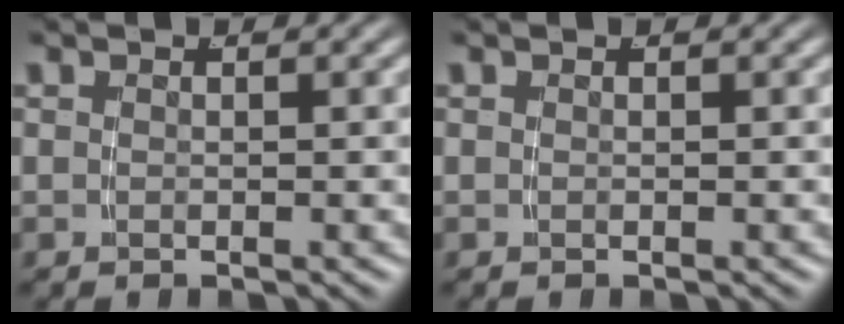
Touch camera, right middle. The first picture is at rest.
{"total": 0.0}